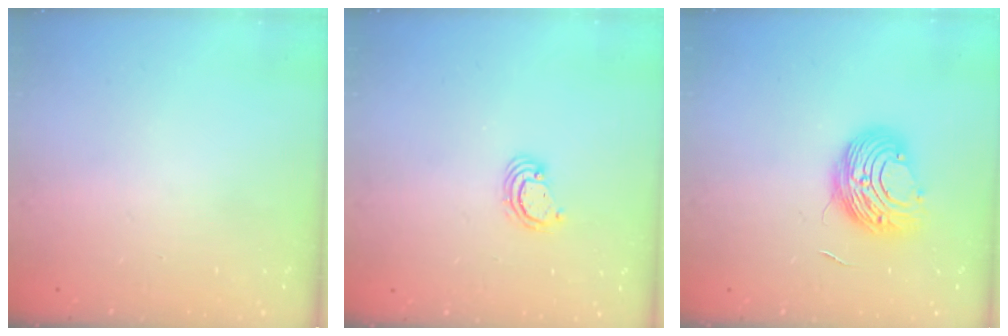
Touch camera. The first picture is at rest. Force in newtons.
{"total": 3.5, "press": 3.5, "slide": 0.3}
{"total": 9.3, "press": 9.3, "slide": 0.4}